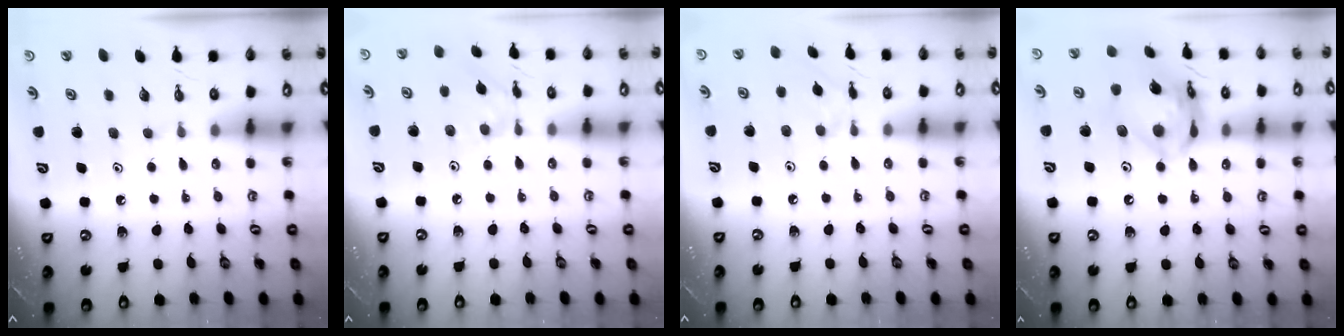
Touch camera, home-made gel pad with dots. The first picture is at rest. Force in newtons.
{"total": 3.1, "press": 3.1, "slide": 0.3}
{"total": 1.8, "press": 1.8, "slide": 0.4}
{"total": 16.3, "press": 16.2, "slide": 2.0}